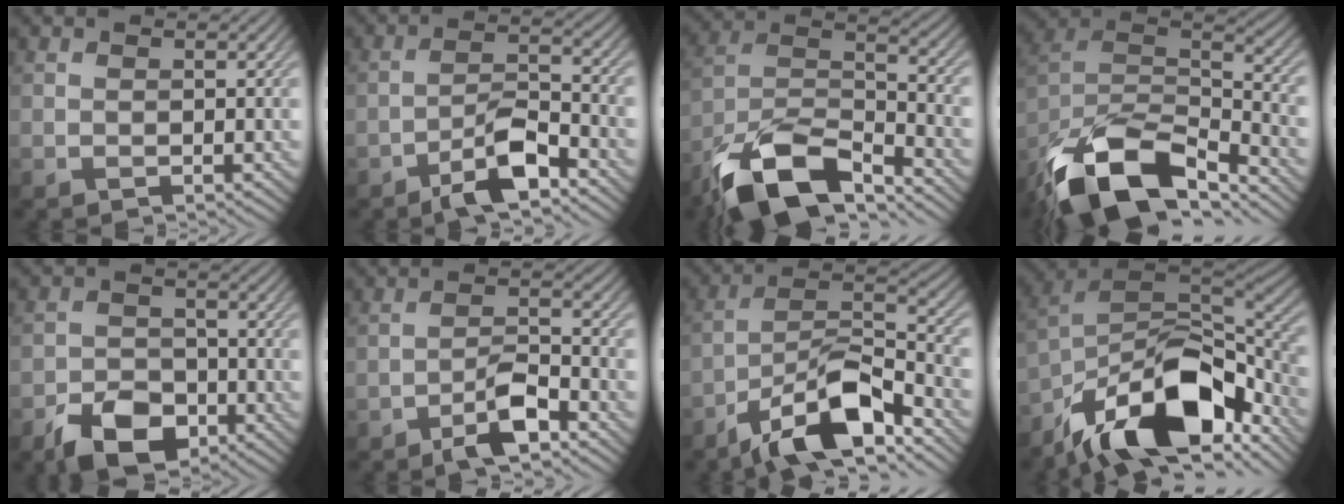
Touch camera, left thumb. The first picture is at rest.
{"total": 7.1, "force": [-4.8, 1.9, 4.9], "torque": [-0.085, 0.010, -0.092]}
{"total": 14.0, "force": [-9.9, 5.2, 8.5], "torque": [-0.177, -0.013, -0.196]}
{"total": 17.2, "force": [-11.9, 6.9, 10.4], "torque": [-0.252, -0.038, -0.197]}
{"total": 7.4, "force": [-4.5, 4.4, 3.9], "torque": [-0.071, -0.005, -0.088]}
{"total": 5.4, "force": [-3.6, 1.4, 3.8], "torque": [-0.067, 0.010, -0.071]}
{"total": 13.3, "force": [-9.2, 3.9, 8.9], "torque": [-0.150, 0.005, -0.181]}
{"total": 16.9, "force": [-10.3, 7.5, 11.1], "torque": [-0.219, -0.019, -0.184]}